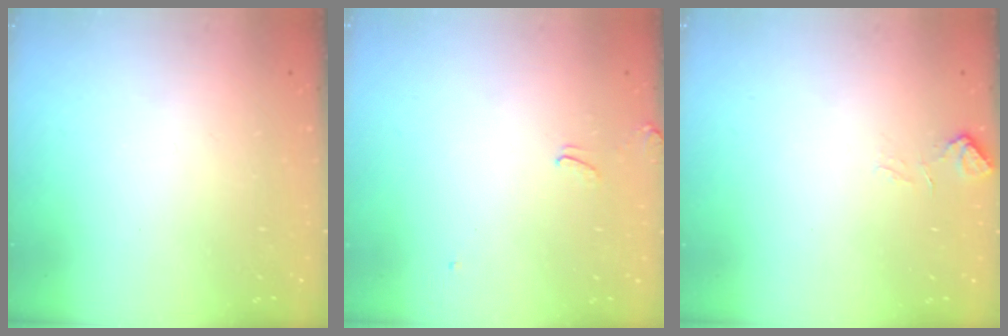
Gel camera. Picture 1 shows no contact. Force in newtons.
{"total": 0.5, "press": 0.1, "slide": 0.5}
{"total": 2.3, "press": 2.2, "slide": 0.6}